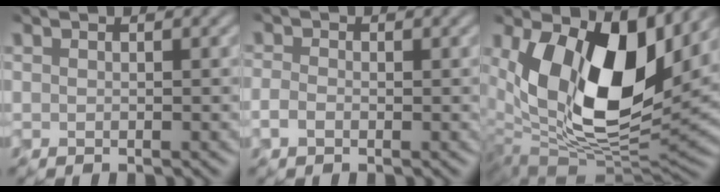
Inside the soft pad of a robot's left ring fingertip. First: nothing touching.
{"total": 1.3, "force": [-1.3, 0.2, -0.1], "torque": [-0.008, 0.000, -0.015]}
{"total": 11.7, "force": [3.0, 6.6, 9.3], "torque": [-0.168, -0.030, 0.068]}